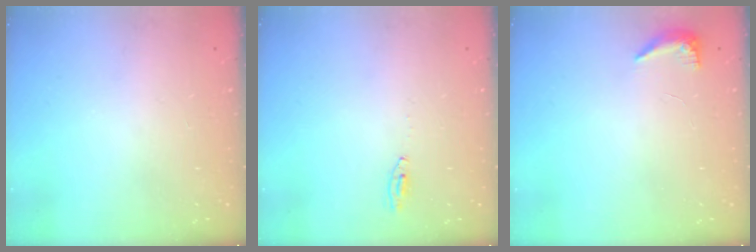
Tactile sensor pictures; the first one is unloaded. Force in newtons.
{"total": 2.2, "press": 2.2, "slide": 0.2}
{"total": 8.5, "press": 5.7, "slide": 6.3}